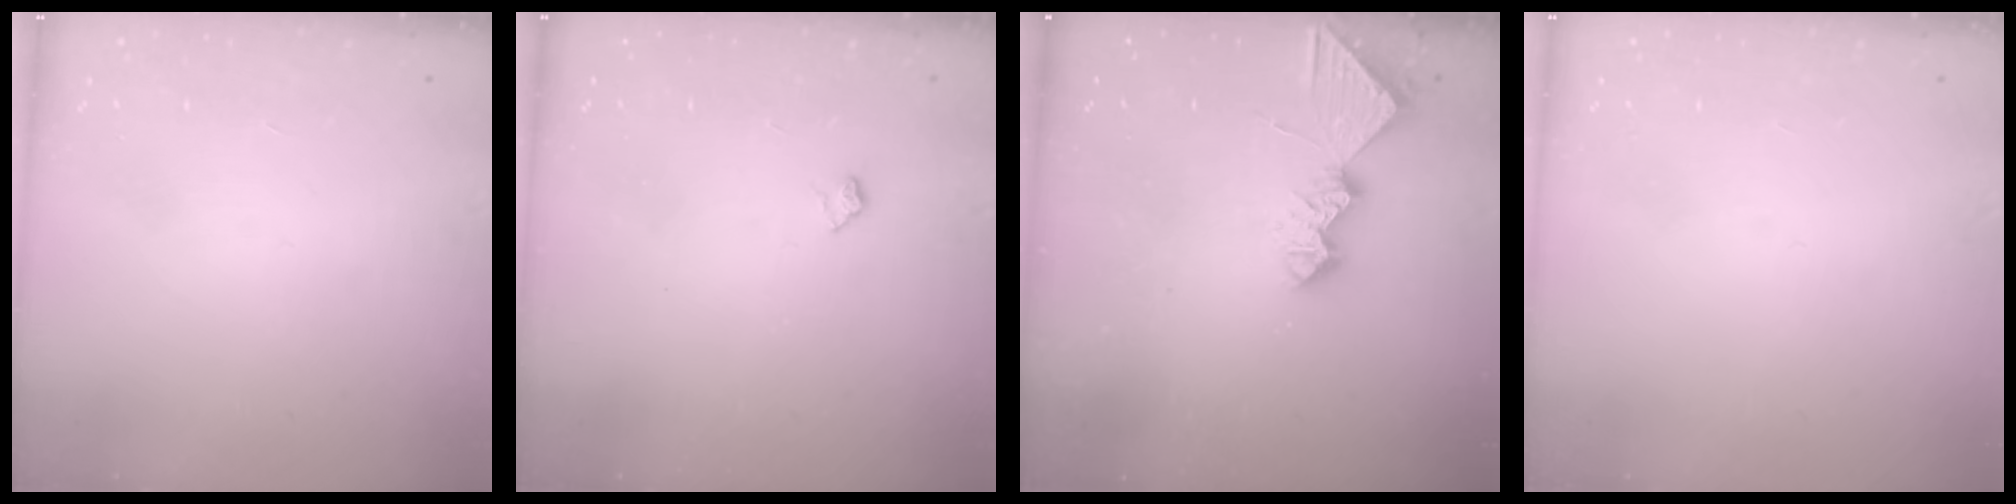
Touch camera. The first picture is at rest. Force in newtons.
{"total": 4.5, "press": 4.5, "slide": 0.6}
{"total": 9.4, "press": 9.3, "slide": 0.7}
{"total": 0.0}